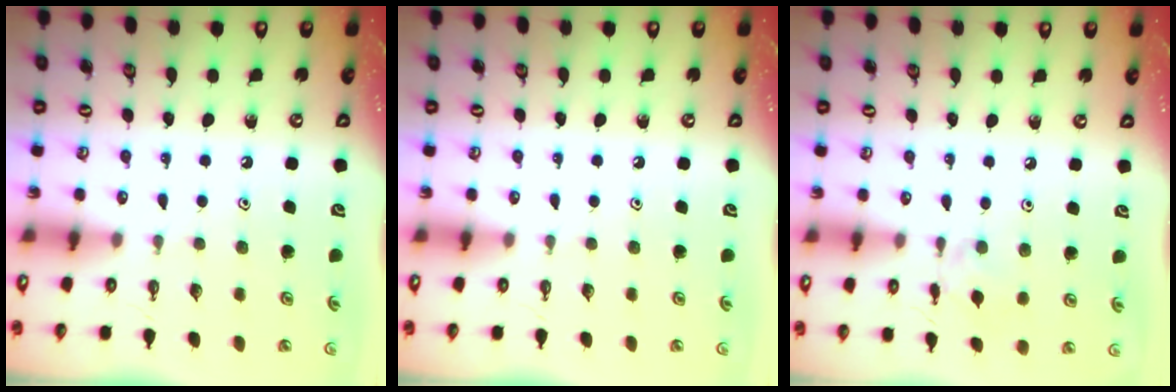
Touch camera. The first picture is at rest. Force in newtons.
{"total": 0.0}
{"total": 3.2, "press": 3.1, "slide": 0.5}